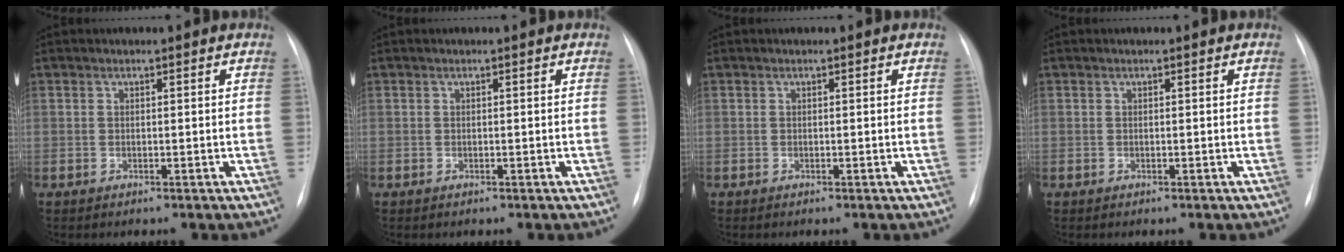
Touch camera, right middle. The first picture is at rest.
{"total": 0.0}
{"total": 0.0}
{"total": 0.0}